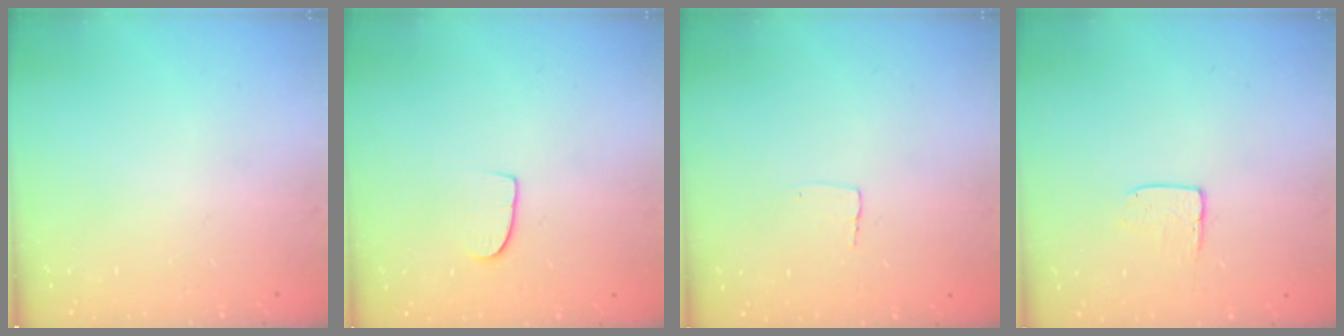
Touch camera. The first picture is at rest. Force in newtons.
{"total": 6.5, "press": 6.5, "slide": 0.5}
{"total": 2.7, "press": 2.7, "slide": 0.1}
{"total": 6.8, "press": 6.8, "slide": 0.5}